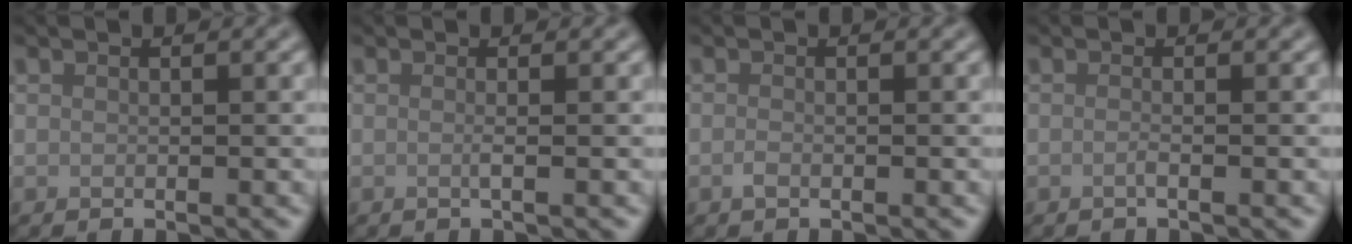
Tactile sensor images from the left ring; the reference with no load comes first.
{"total": 0.9, "force": [-0.1, 0.3, 0.8], "torque": [-0.012, -0.004, -0.006]}
{"total": 0.7, "force": [-0.4, 0.3, 0.5], "torque": [-0.012, -0.002, -0.008]}
{"total": 0.9, "force": [-0.3, 0.3, 0.8], "torque": [-0.010, -0.003, -0.010]}